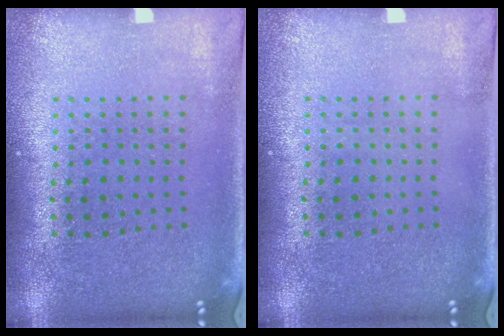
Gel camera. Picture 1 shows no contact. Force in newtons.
{"total": 0.0}